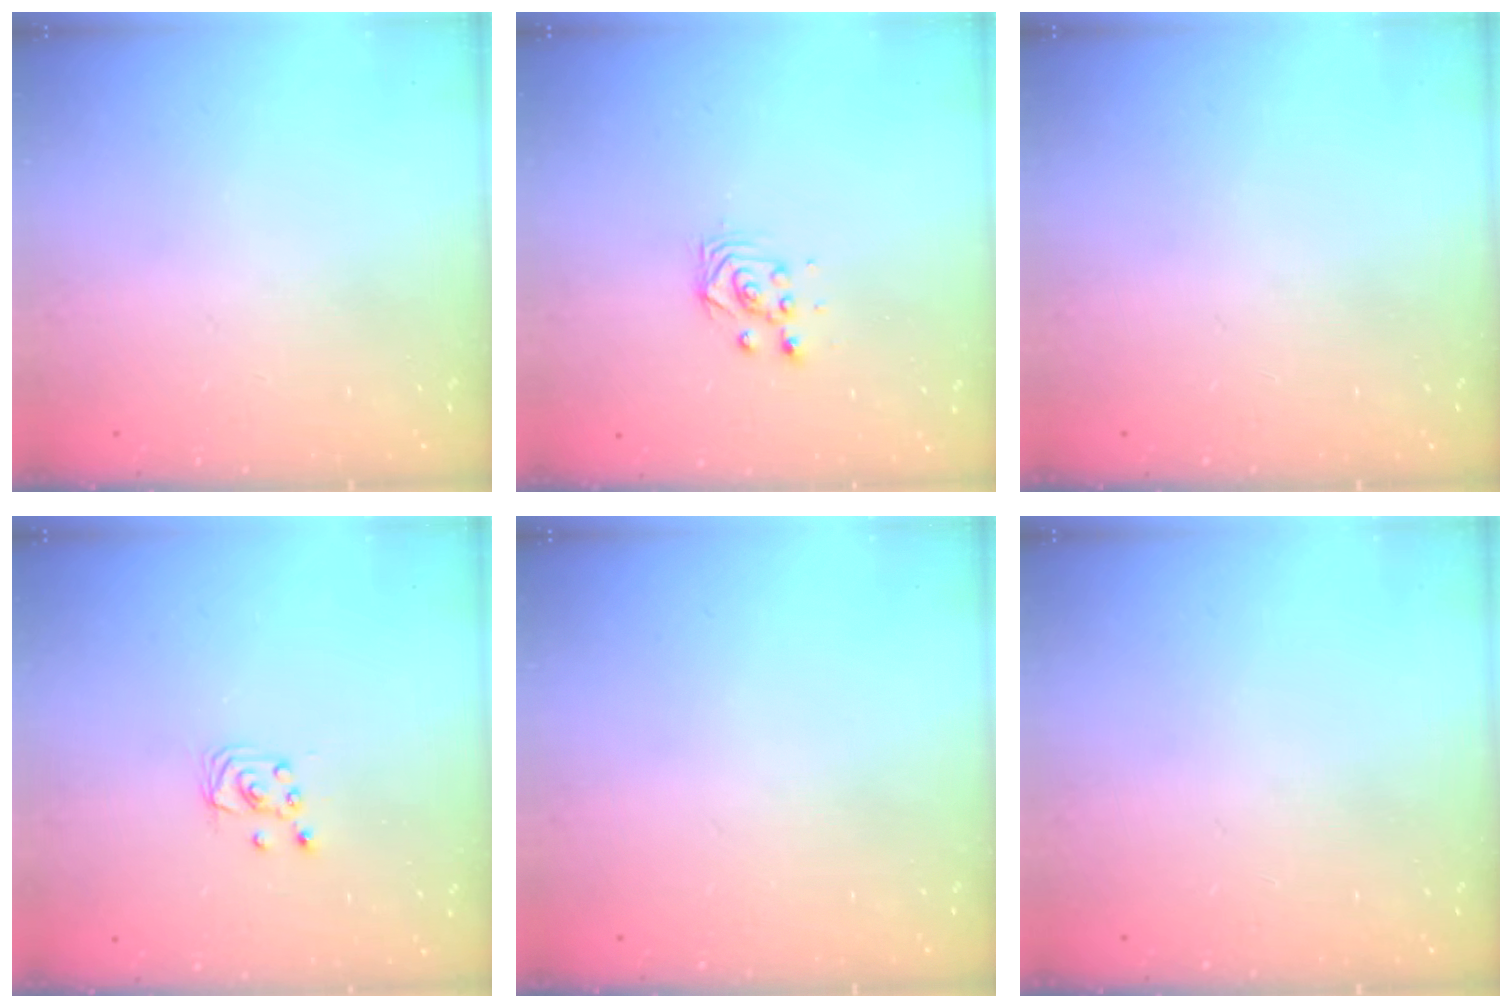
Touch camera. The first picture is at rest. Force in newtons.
{"total": 2.9, "press": 2.9, "slide": 0.4}
{"total": 0.0}
{"total": 2.4, "press": 2.4, "slide": 0.2}
{"total": 0.0}
{"total": 0.0}